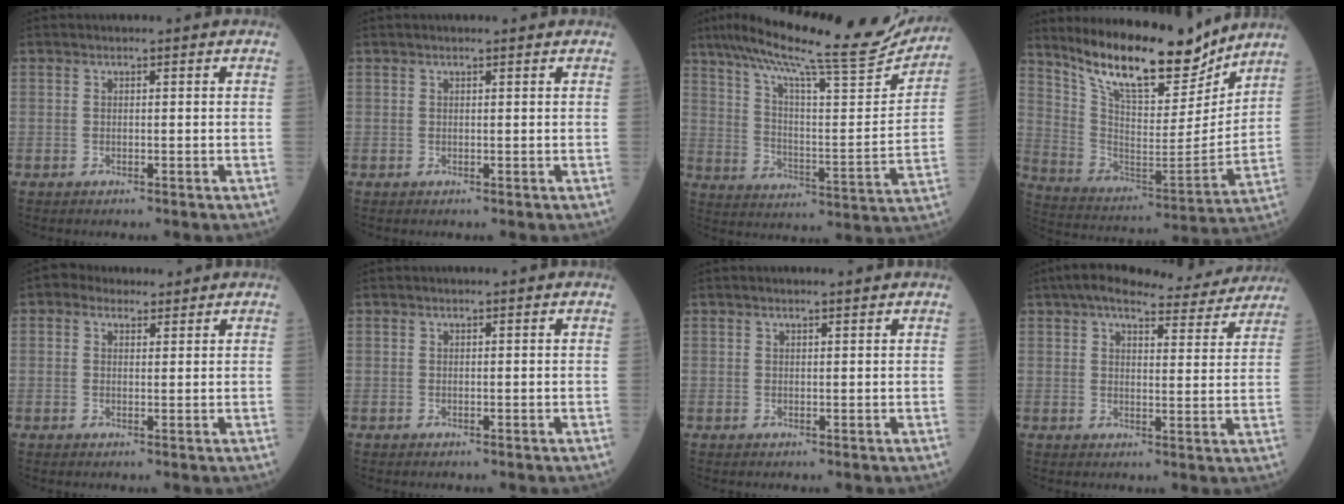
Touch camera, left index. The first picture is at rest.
{"total": 0.7, "force": [0.5, 0.0, 0.4], "torque": [-0.007, 0.006, 0.009]}
{"total": 23.5, "force": [20.6, 1.3, 11.2], "torque": [-0.193, -0.032, 0.294]}
{"total": 18.0, "force": [15.0, 4.2, 9.0], "torque": [-0.159, -0.028, 0.263]}
{"total": 3.1, "force": [2.1, 2.0, 1.0], "torque": [-0.019, 0.017, 0.033]}
{"total": 0.0}
{"total": 1.4, "force": [1.2, -0.1, 0.7], "torque": [-0.010, 0.005, 0.018]}
{"total": 15.1, "force": [13.6, 2.9, 5.9], "torque": [-0.074, 0.013, 0.168]}